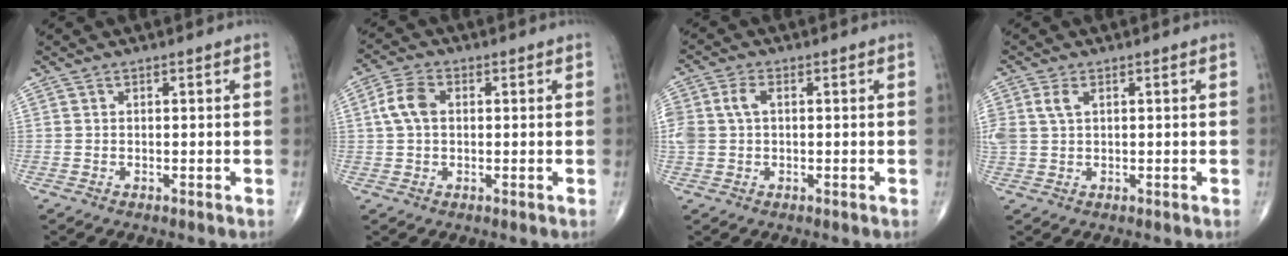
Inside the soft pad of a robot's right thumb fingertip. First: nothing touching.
{"total": 5.6, "force": [0.8, 3.7, 4.2], "torque": [-0.088, 0.014, 0.011]}
{"total": 6.8, "force": [1.0, 4.6, 4.9], "torque": [-0.130, 0.019, 0.023]}
{"total": 4.3, "force": [1.4, 2.6, 3.1], "torque": [-0.080, 0.010, 0.033]}